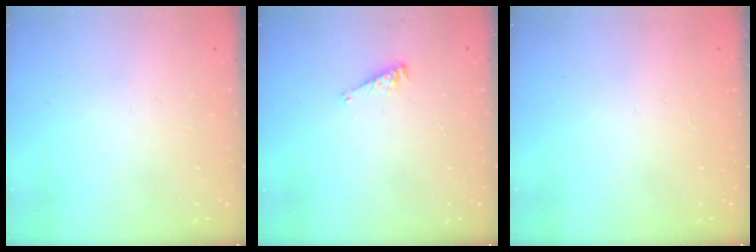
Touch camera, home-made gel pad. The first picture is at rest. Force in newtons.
{"total": 2.6, "press": 2.6, "slide": 0.3}
{"total": 0.0}